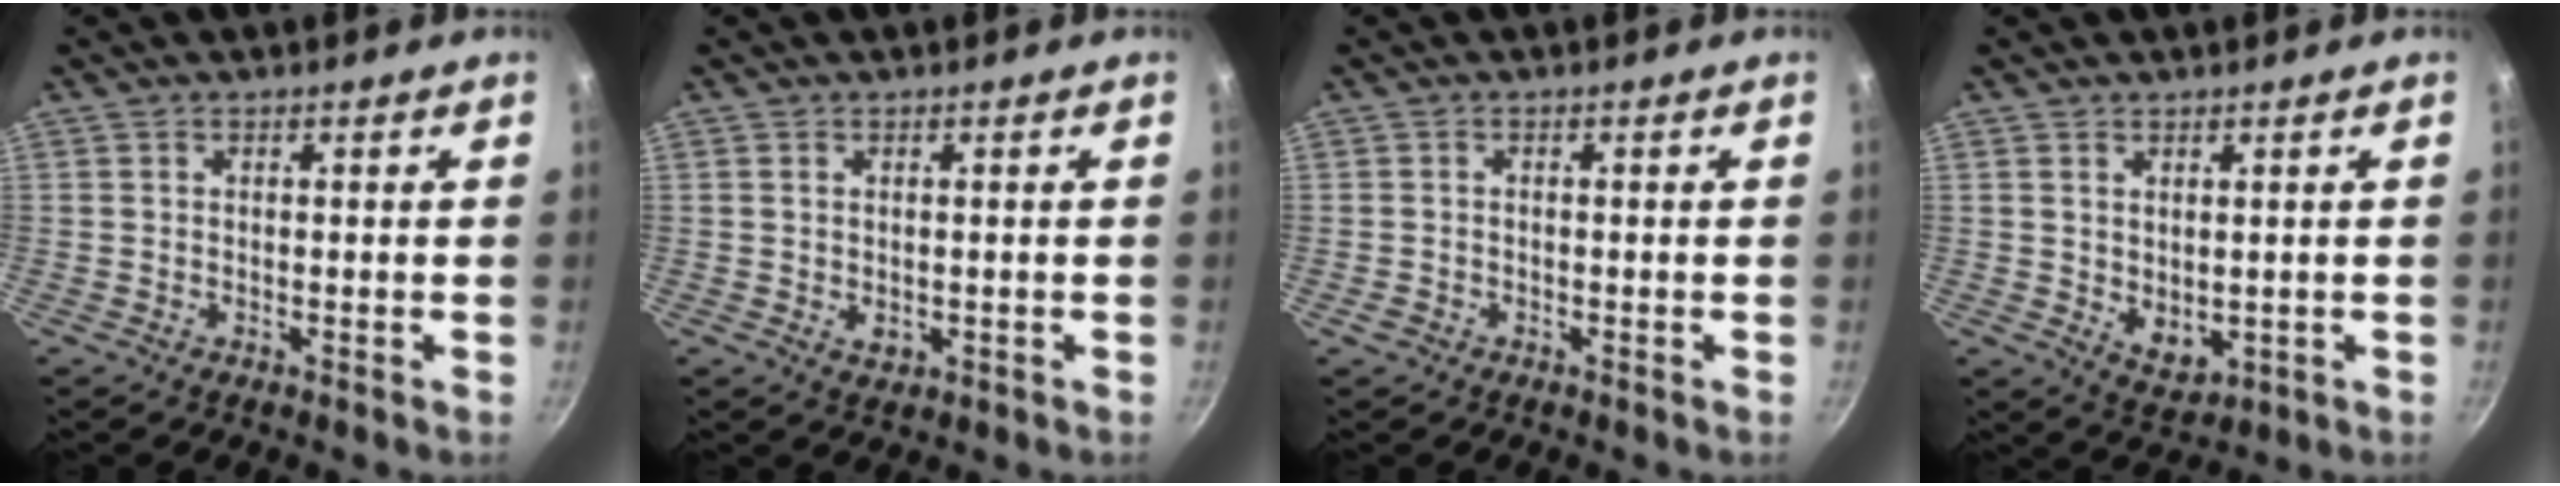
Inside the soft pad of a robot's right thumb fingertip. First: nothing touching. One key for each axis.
{"total": 2.1, "fx": -0.1, "fy": 1.5, "fz": 1.4, "tx": -0.022, "ty": -0.003, "tz": 0.001}
{"total": 1.4, "fx": -0.8, "fy": 1.1, "fz": 0.5, "tx": -0.011, "ty": 0.005, "tz": -0.011}
{"total": 4.9, "fx": 0.8, "fy": 3.3, "fz": 3.5, "tx": -0.046, "ty": -0.017, "tz": 0.024}